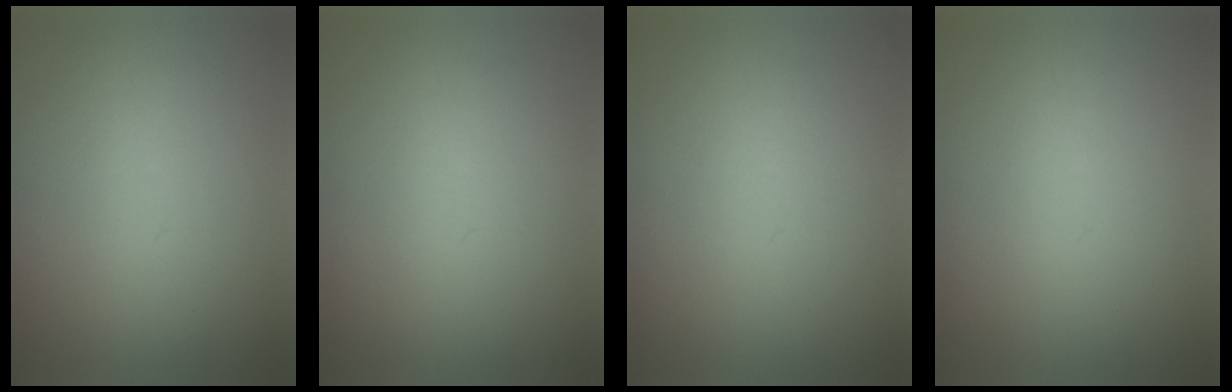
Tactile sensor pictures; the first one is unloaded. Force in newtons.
{"total": 1.8}
{"total": 1.7}
{"total": 0.0}